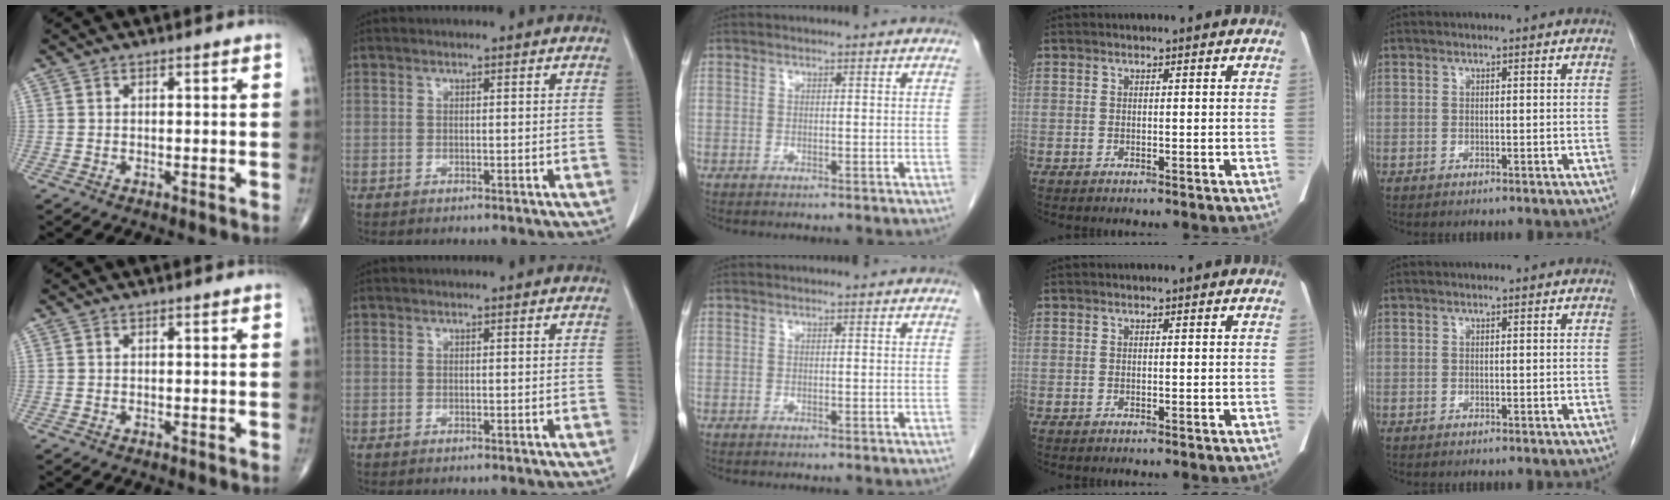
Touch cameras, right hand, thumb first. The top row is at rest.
{}